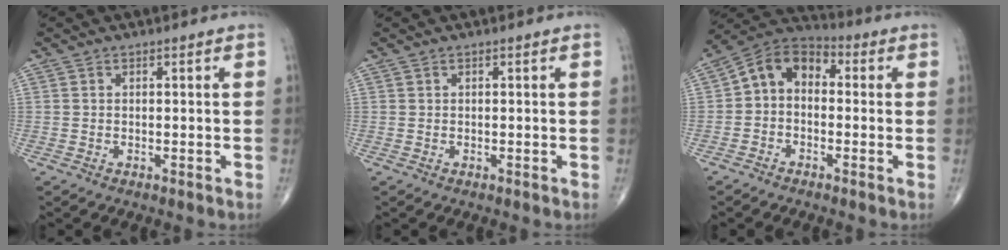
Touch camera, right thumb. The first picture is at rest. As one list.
[{"total": 0.0}, {"total": 8.8, "force": [0.1, 6.3, 6.2], "torque": [-0.081, 0.033, -0.021]}]